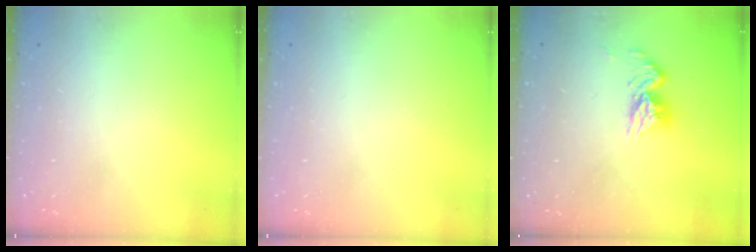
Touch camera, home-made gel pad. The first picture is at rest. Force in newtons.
{"total": 0.0}
{"total": 10.7, "press": 10.7, "slide": 1.0}